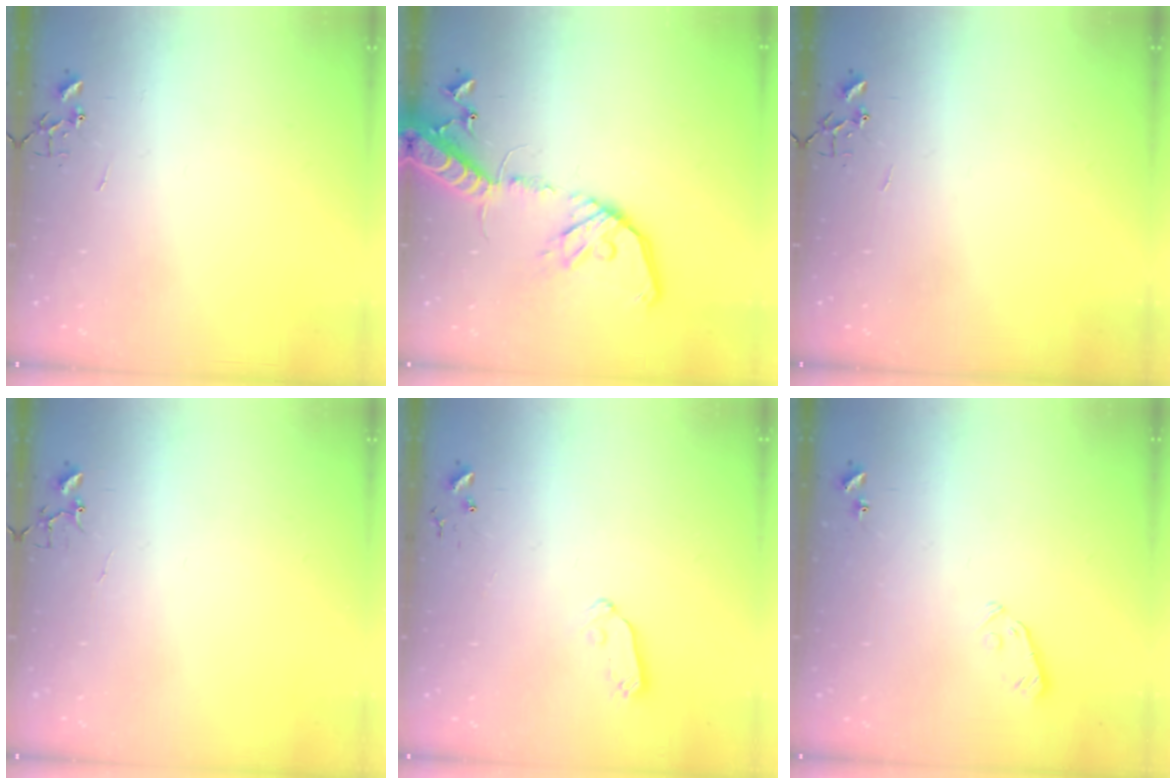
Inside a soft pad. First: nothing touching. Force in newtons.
{"total": 17.9, "press": 17.6, "slide": 3.7}
{"total": 0.0}
{"total": 3.8, "press": 3.8, "slide": 0.4}
{"total": 6.0, "press": 6.0, "slide": 0.5}
{"total": 4.1, "press": 4.0, "slide": 0.7}